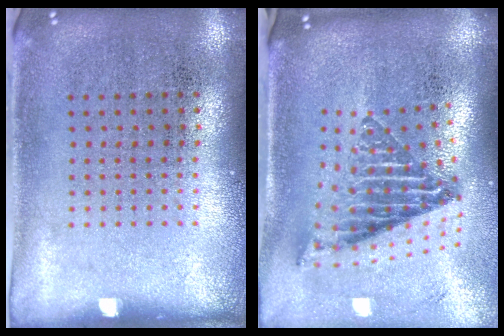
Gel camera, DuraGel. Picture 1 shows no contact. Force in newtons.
{"total": 2.3, "press": 1.5, "slide": 1.7}